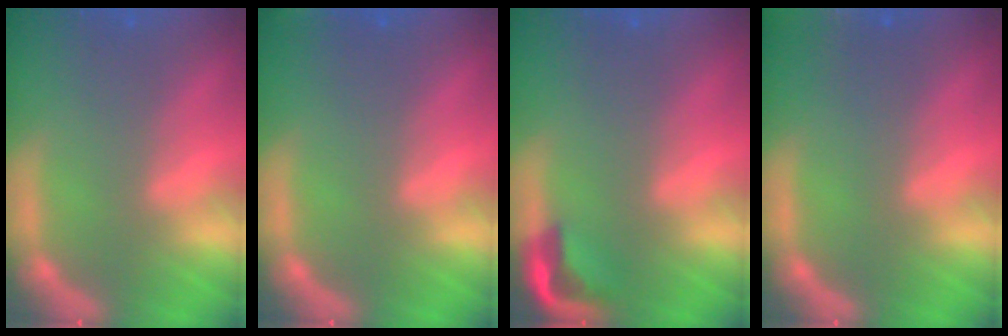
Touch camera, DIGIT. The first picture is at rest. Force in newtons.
{"total": 0.9}
{"total": 2.9}
{"total": 9.0}